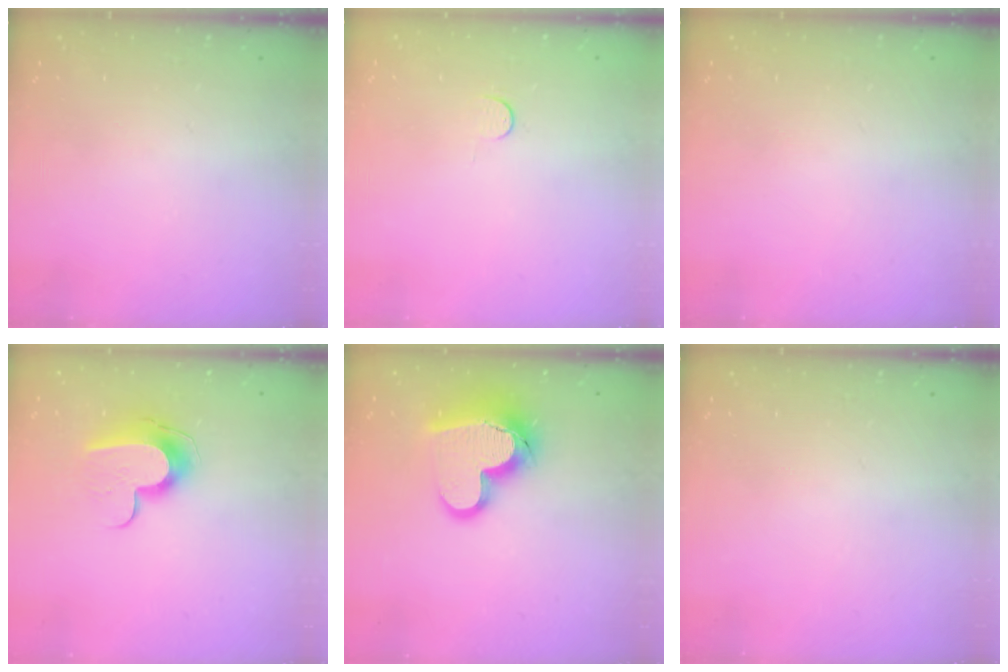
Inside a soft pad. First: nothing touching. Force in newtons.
{"total": 2.8, "press": 2.8, "slide": 0.4}
{"total": 0.0}
{"total": 10.4, "press": 10.4, "slide": 0.3}
{"total": 15.9, "press": 15.7, "slide": 2.2}
{"total": 0.0}